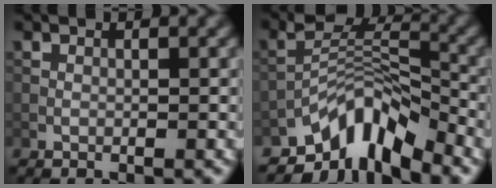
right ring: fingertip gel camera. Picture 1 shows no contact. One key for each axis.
{"total": 7.3, "fx": -5.3, "fy": 3.0, "fz": 4.0, "tx": -0.050, "ty": 0.005, "tz": -0.104}